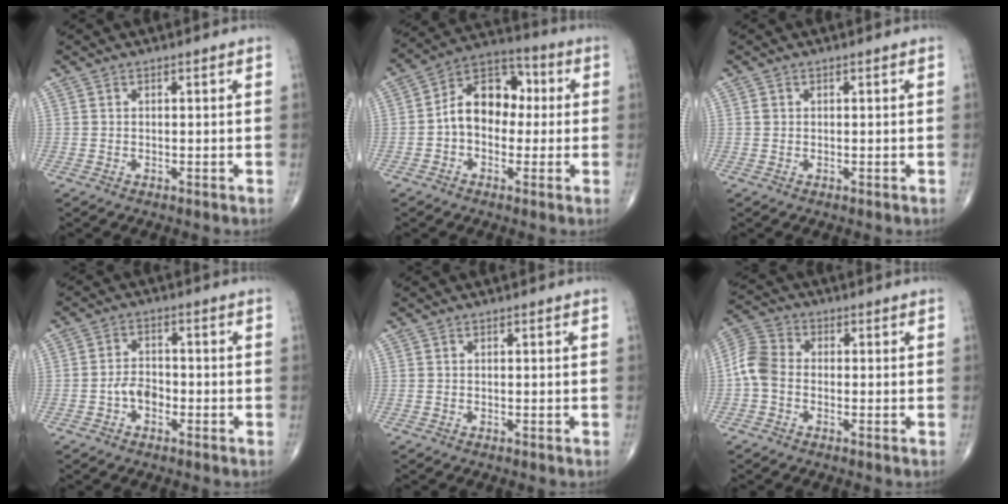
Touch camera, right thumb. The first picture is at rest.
{"total": 12.0, "force": [-0.1, 8.6, 8.4], "torque": [-0.104, 0.040, -0.016]}
{"total": 0.6, "force": [0.1, 0.6, 0.2], "torque": [-0.001, 0.001, 0.002]}
{"total": 4.1, "force": [-1.6, 2.8, 2.6], "torque": [-0.032, 0.020, -0.035]}
{"total": 0.0}
{"total": 6.4, "force": [-1.1, 4.8, 4.2], "torque": [-0.083, 0.017, -0.039]}